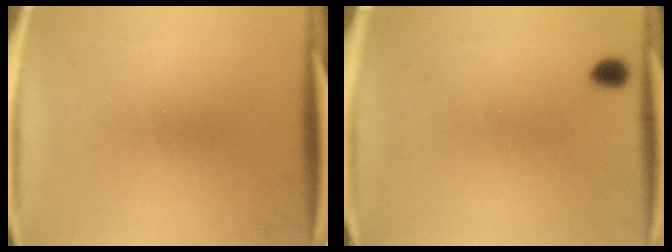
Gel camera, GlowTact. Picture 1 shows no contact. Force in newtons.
{"total": 1.3}